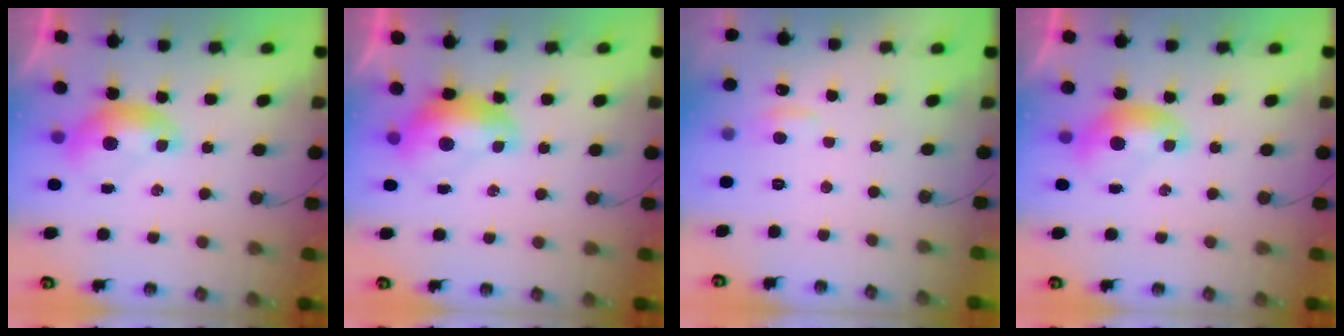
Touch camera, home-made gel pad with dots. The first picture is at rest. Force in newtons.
{"total": 1.7, "press": 1.6, "slide": 0.6}
{"total": 1.0, "press": 0.7, "slide": 0.7}
{"total": 0.0}